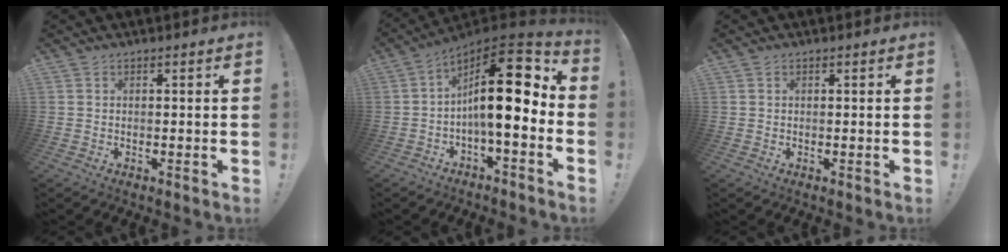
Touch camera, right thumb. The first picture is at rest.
{"total": 18.7, "force": [1.8, 5.9, 17.6], "torque": [-0.279, -0.006, 0.026]}
{"total": 0.0}